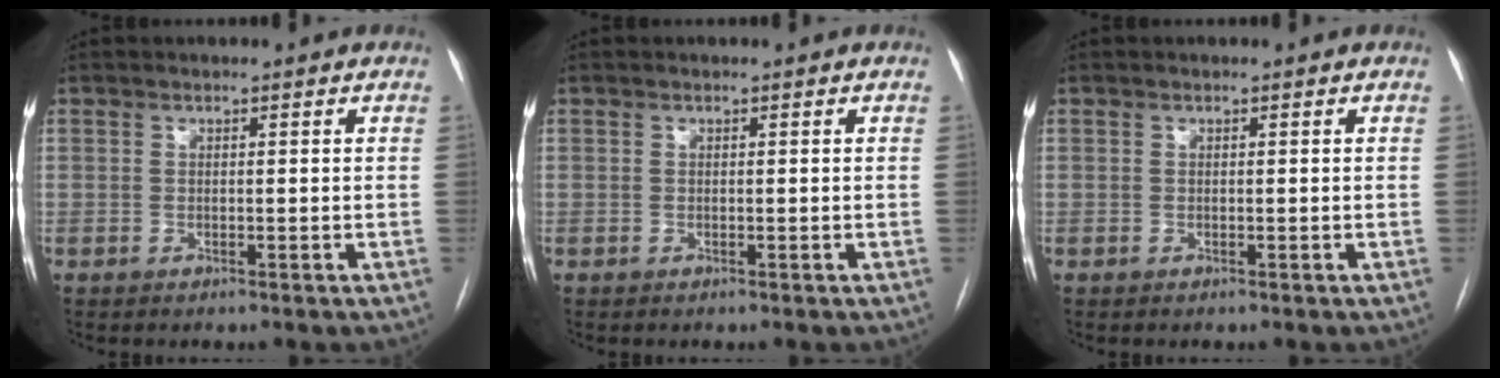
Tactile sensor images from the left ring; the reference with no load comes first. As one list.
[{"total": 0.0}, {"total": 0.0}]